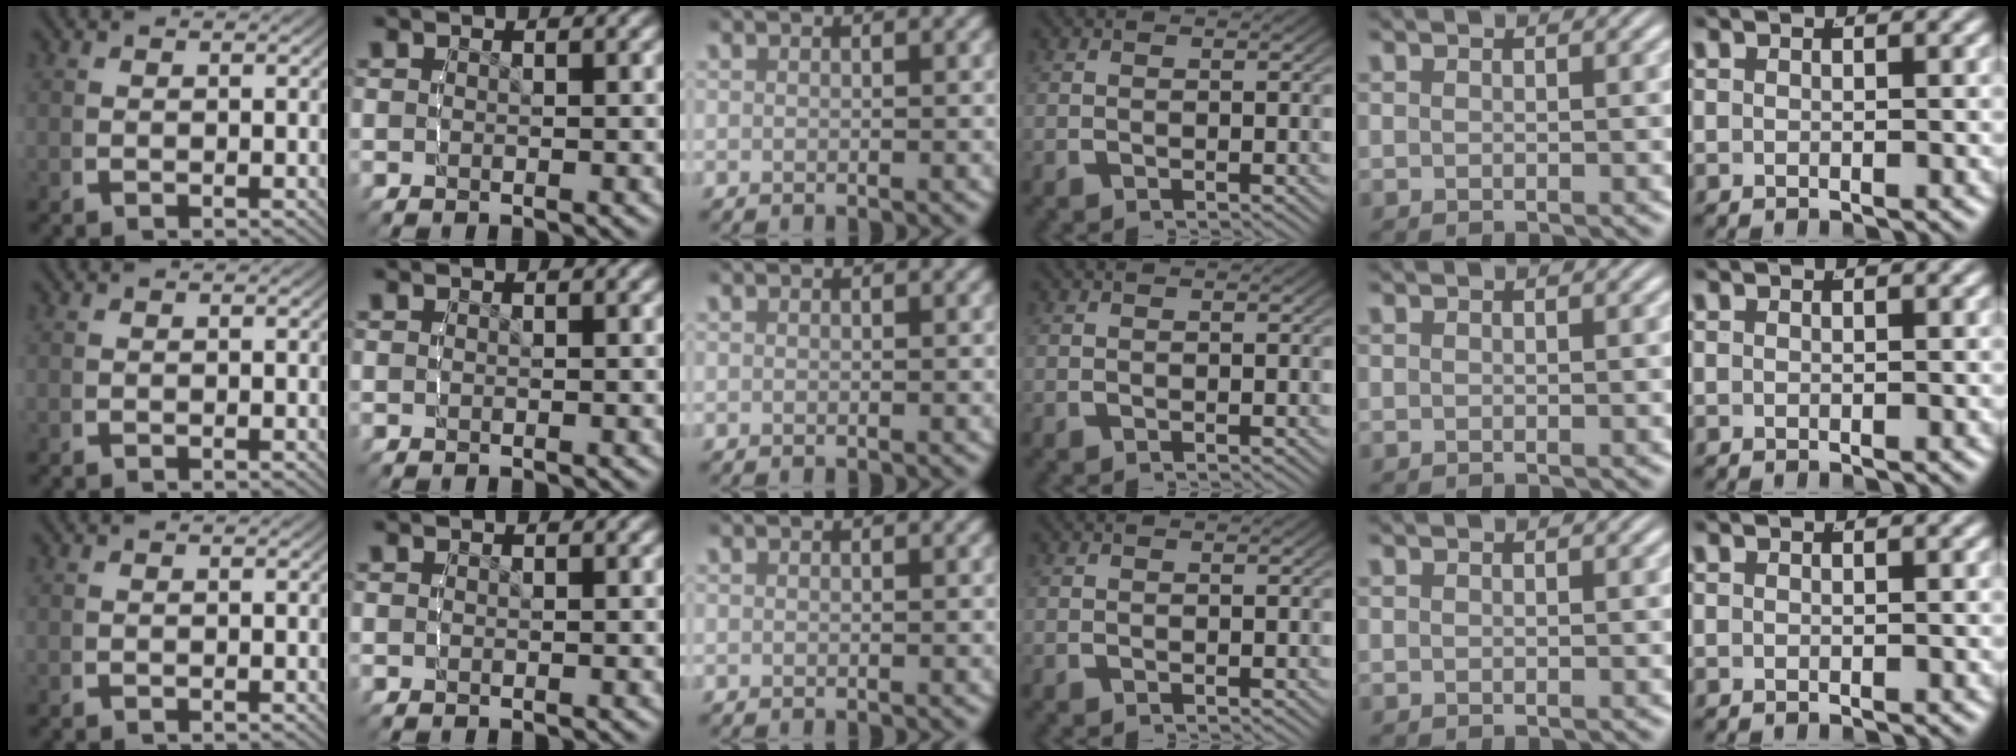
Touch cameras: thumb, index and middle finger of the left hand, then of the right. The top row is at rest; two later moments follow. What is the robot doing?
{"motion": "lift_and_place", "object": "bottle"}